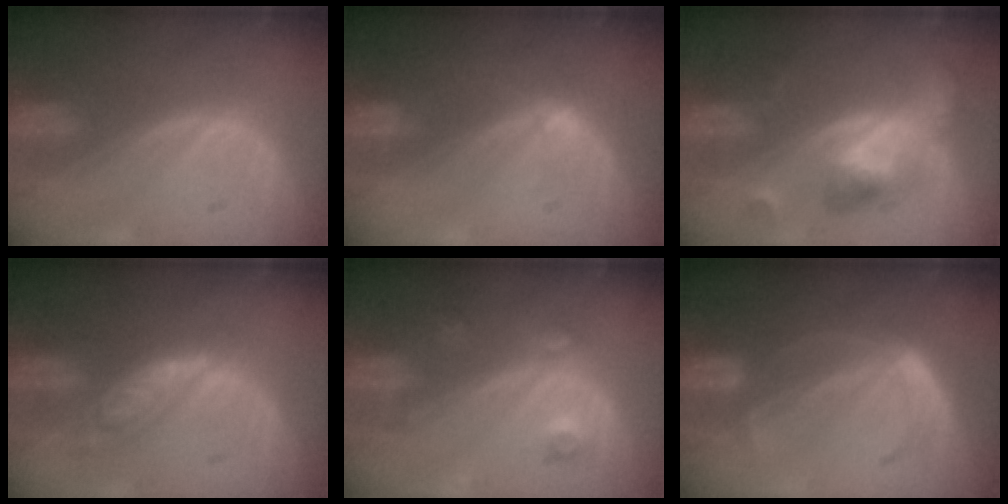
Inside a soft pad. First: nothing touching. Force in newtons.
{"total": 1.7, "press": 1.7, "slide": 0.2}
{"total": 6.0, "press": 6.0, "slide": 0.2}
{"total": 5.8, "press": 5.1, "slide": 2.8}
{"total": 3.5, "press": 3.3, "slide": 1.1}
{"total": 5.8, "press": 5.1, "slide": 2.6}